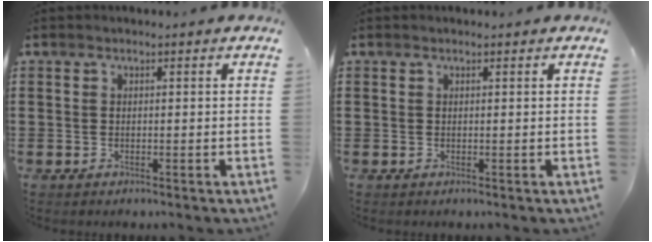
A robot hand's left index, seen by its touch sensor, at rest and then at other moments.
{"total": 0.0}